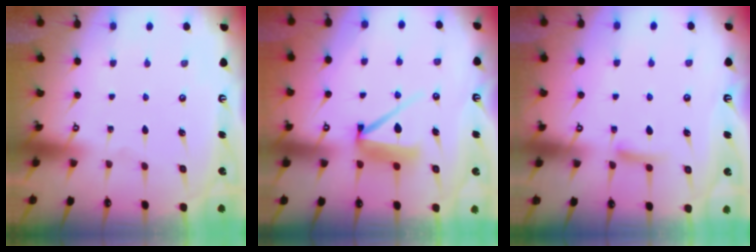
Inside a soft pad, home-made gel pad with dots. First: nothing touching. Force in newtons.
{"total": 11.2, "press": 11.2, "slide": 0.7}
{"total": 6.8, "press": 6.7, "slide": 0.9}